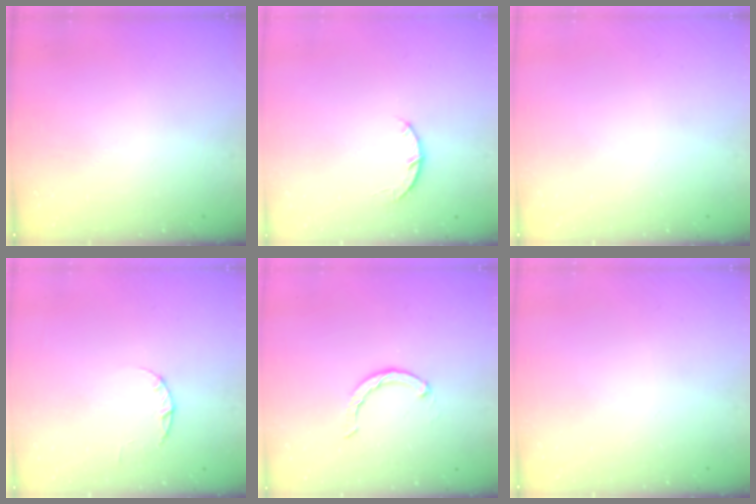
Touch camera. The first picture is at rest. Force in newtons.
{"total": 4.0, "press": 4.0, "slide": 0.5}
{"total": 0.0}
{"total": 2.4, "press": 2.3, "slide": 0.4}
{"total": 3.1, "press": 3.0, "slide": 0.5}
{"total": 0.0}